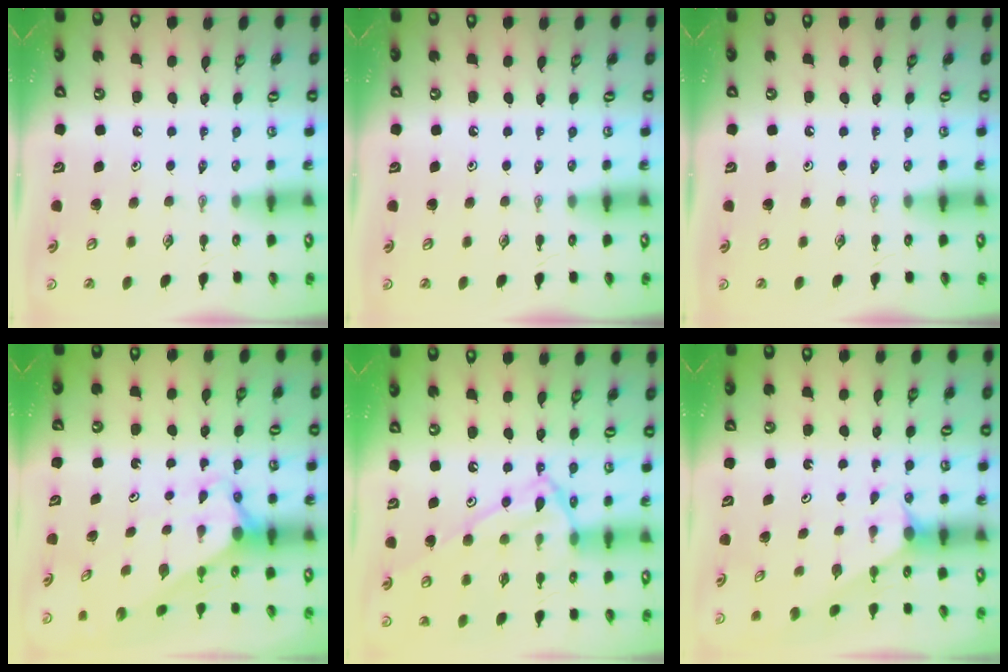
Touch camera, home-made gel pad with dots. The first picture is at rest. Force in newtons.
{"total": 0.0}
{"total": 0.0}
{"total": 2.7, "press": 2.7, "slide": 0.0}
{"total": 15.8, "press": 15.8, "slide": 1.1}
{"total": 1.5, "press": 1.5, "slide": 0.2}